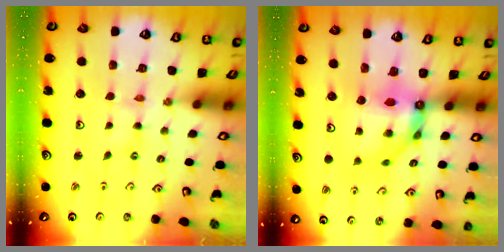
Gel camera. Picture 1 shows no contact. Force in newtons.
{"total": 9.0, "press": 8.9, "slide": 1.2}